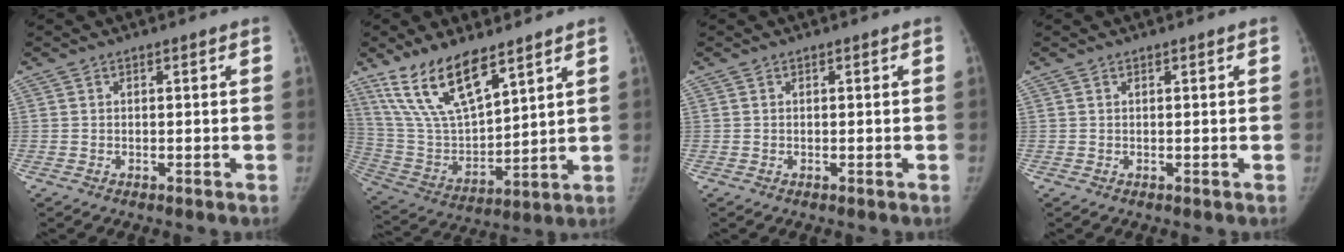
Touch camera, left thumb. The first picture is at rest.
{"total": 16.7, "force": [11.1, 6.2, 10.9], "torque": [-0.183, -0.050, 0.230]}
{"total": 0.0}
{"total": 0.0}